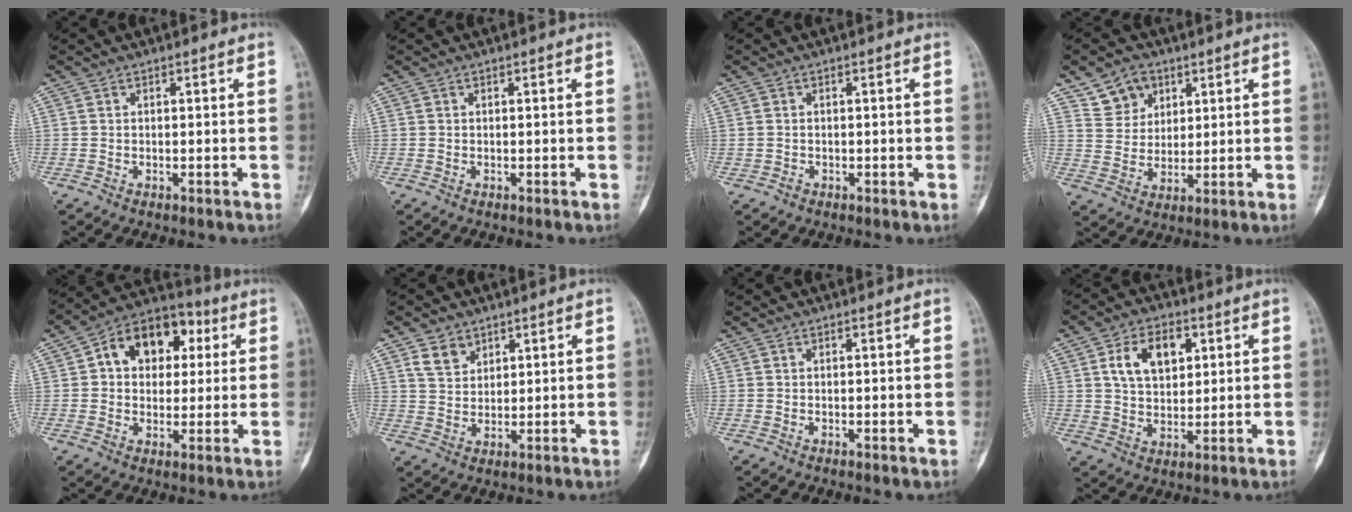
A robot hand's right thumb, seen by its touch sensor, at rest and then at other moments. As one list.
[{"total": 0.0}, {"total": 0.6, "force": [-0.3, 0.5, -0.2], "torque": [0.005, 0.005, -0.005]}, {"total": 7.6, "force": [4.4, 5.7, 2.3], "torque": [-0.013, -0.020, 0.085]}, {"total": 14.2, "force": [3.6, 10.2, 9.2], "torque": [-0.090, 0.019, 0.046]}, {"total": 5.0, "force": [3.1, 3.4, 1.8], "torque": [-0.016, -0.021, 0.065]}, {"total": 0.0}, {"total": 10.2, "force": [3.5, 6.5, 7.0], "torque": [-0.095, -0.006, 0.062]}]